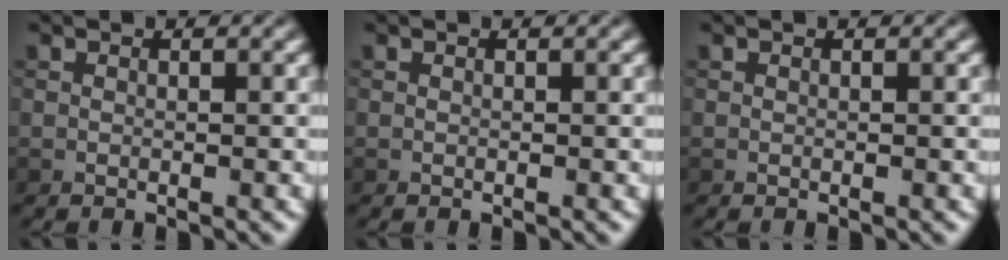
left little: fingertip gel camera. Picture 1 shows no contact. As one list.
[{"total": 0.0}, {"total": 0.0}]